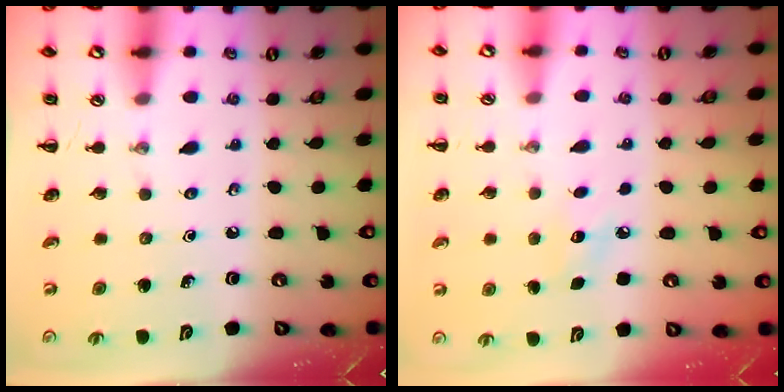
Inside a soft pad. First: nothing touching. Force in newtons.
{"total": 6.3, "press": 6.1, "slide": 1.5}